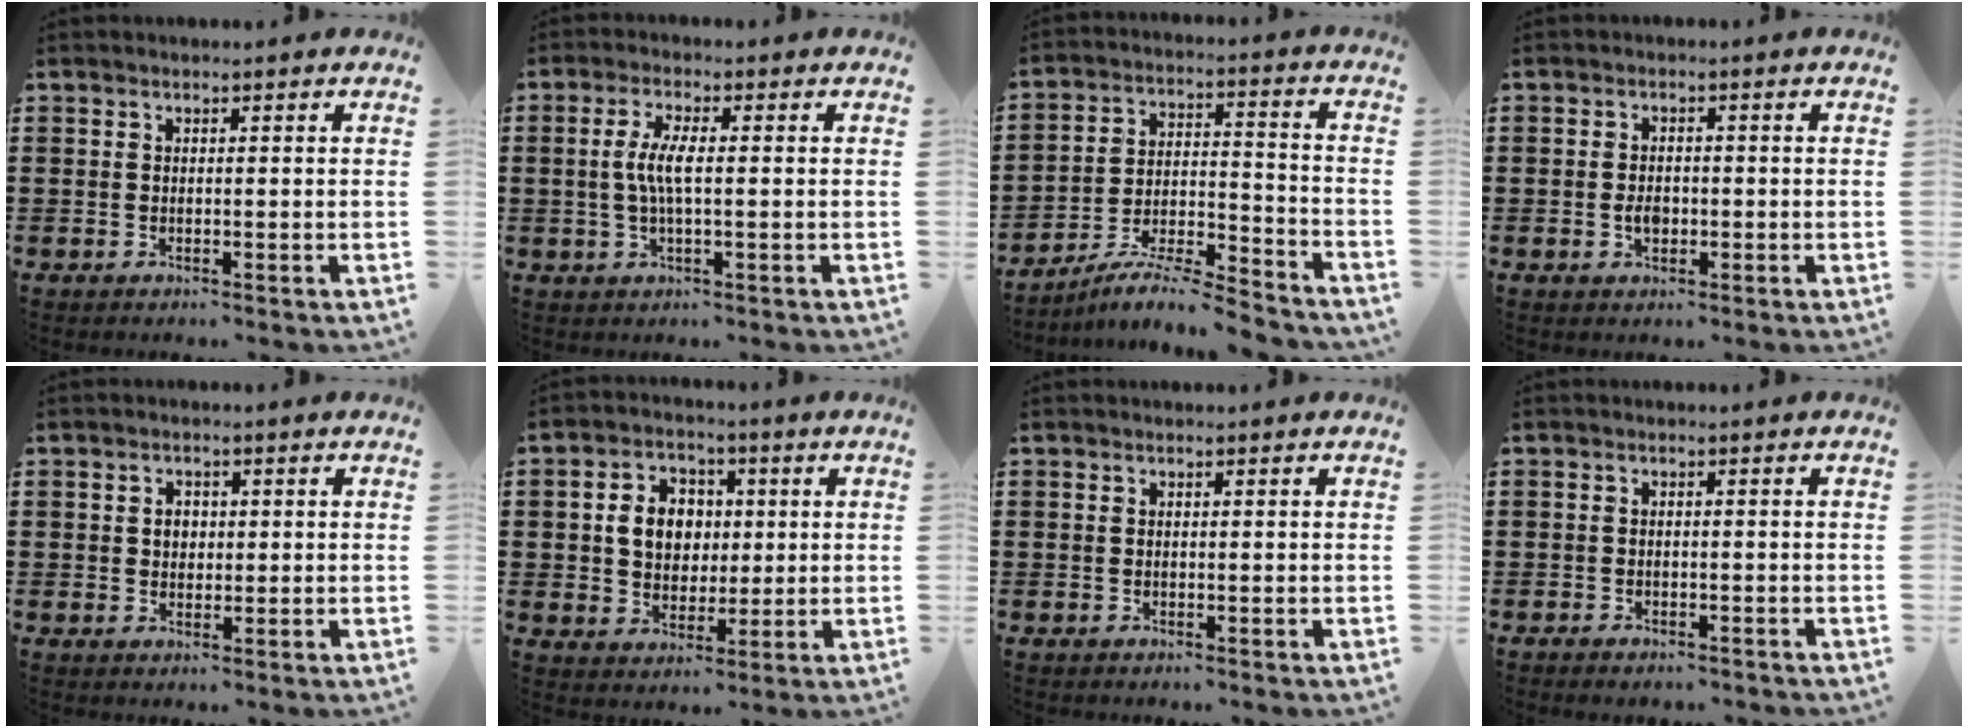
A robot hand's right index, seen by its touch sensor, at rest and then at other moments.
{"total": 4.6, "force": [-0.2, 1.1, 4.5], "torque": [-0.096, -0.003, -0.010]}
{"total": 7.6, "force": [-7.1, 0.2, 2.6], "torque": [-0.043, 0.002, -0.141]}
{"total": 2.8, "force": [-0.8, 1.2, 2.4], "torque": [-0.053, -0.005, -0.015]}
{"total": 2.0, "force": [0.2, 1.7, 1.1], "torque": [-0.026, 0.010, 0.003]}
{"total": 6.7, "force": [0.7, 5.7, 3.5], "torque": [-0.073, 0.014, 0.007]}
{"total": 0.0}
{"total": 1.0, "force": [-1.0, 0.3, 0.1], "torque": [-0.006, 0.001, -0.021]}